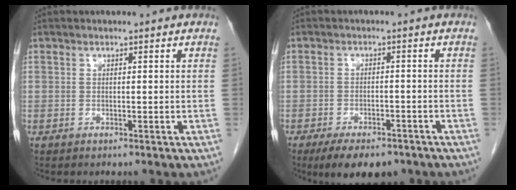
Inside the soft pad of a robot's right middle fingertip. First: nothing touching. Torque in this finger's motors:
{"motor_torque": [1.13, -0.89, 0.07, 0.03]}